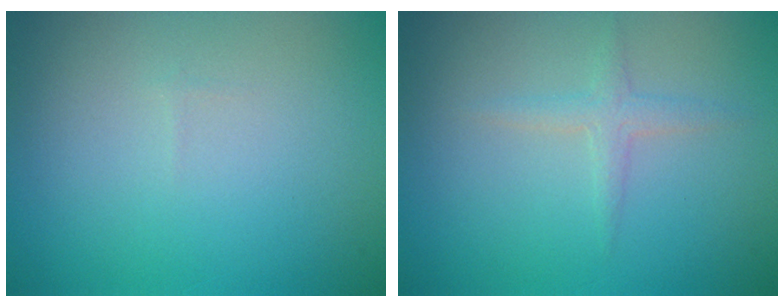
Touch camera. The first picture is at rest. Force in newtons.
{"total": 1.9, "press": 1.9, "slide": 0.1}